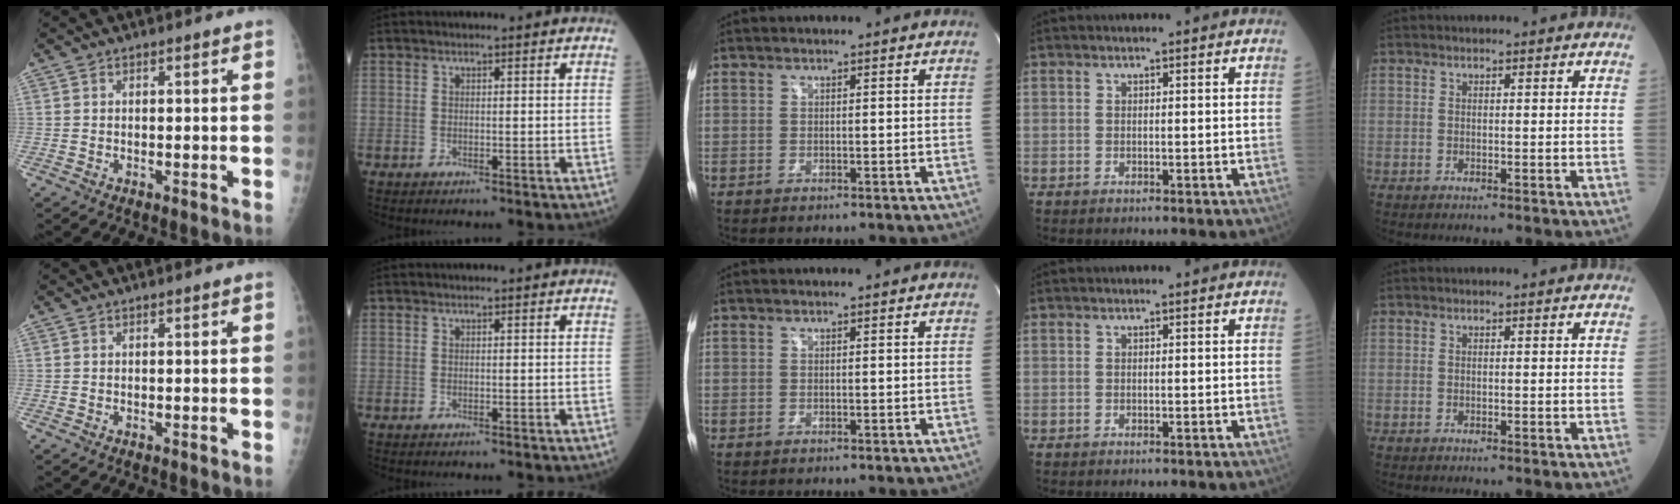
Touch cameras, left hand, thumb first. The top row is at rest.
{}